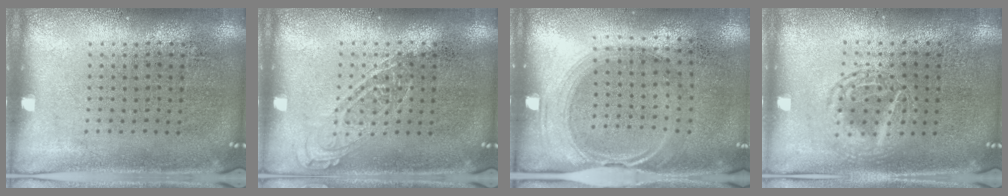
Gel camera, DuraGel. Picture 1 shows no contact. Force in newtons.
{"total": 1.8, "press": 1.8, "slide": 0.2}
{"total": 1.5, "press": 1.3, "slide": 0.7}
{"total": 2.4, "press": 2.4, "slide": 0.2}